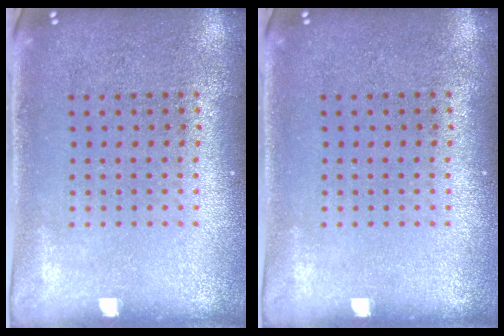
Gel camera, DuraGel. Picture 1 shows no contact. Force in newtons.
{"total": 0.0}